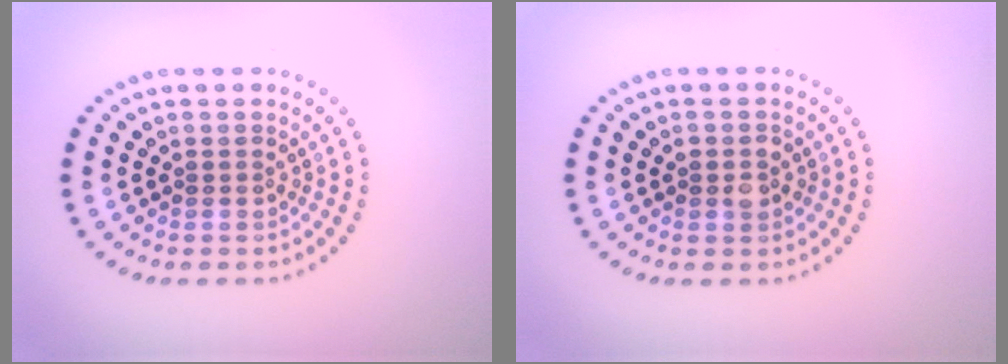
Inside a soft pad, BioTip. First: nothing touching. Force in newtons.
{"total": 1.5, "press": 1.5, "slide": 0.2}